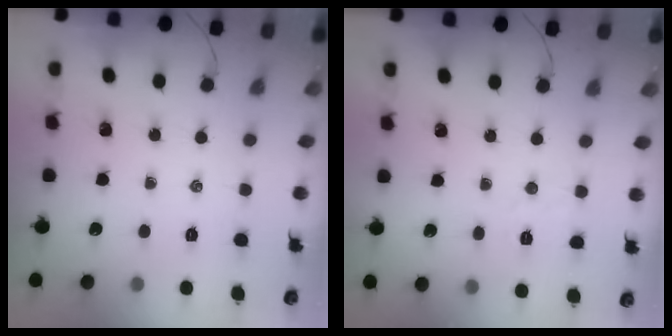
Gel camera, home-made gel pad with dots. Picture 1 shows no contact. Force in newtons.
{"total": 3.5, "press": 3.3, "slide": 1.0}